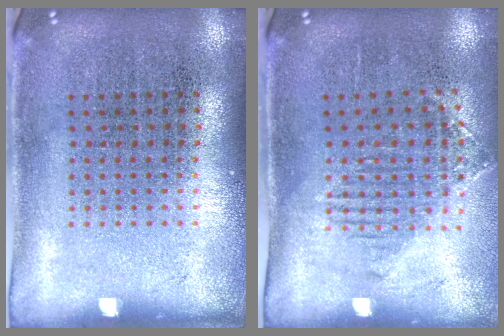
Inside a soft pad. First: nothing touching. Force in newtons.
{"total": 1.2, "press": 1.1, "slide": 0.5}